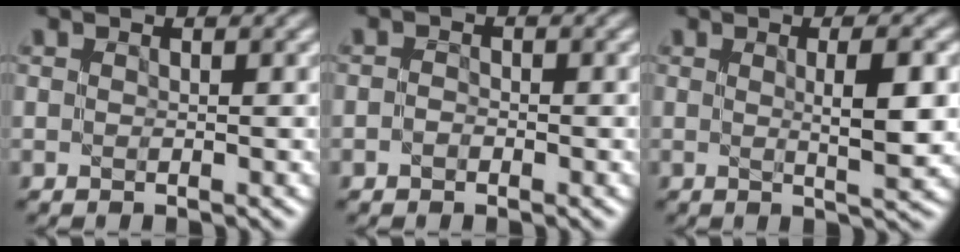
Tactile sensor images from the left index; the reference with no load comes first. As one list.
[{"total": 0.8, "force": [-0.4, 0.6, 0.4], "torque": [-0.009, 0.001, -0.011]}, {"total": 4.3, "force": [0.4, 0.7, 4.2], "torque": [-0.060, 0.002, 0.006]}]